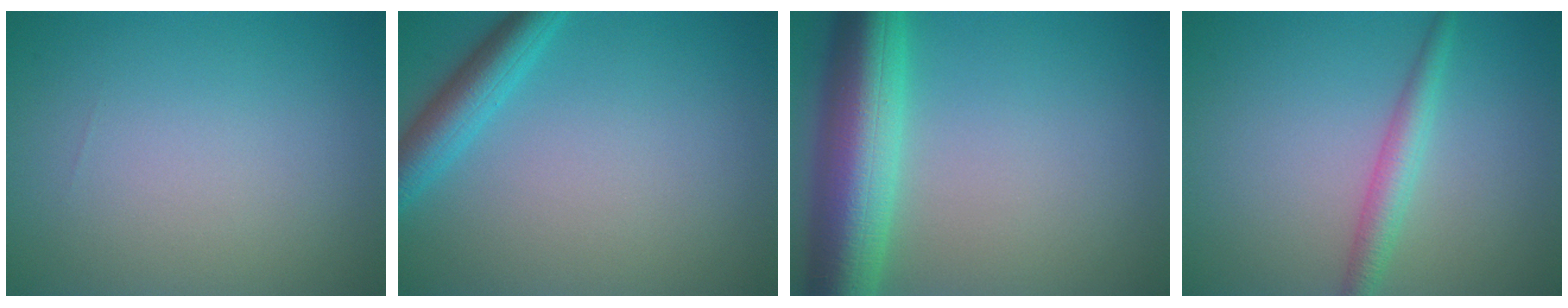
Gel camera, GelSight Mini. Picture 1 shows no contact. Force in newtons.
{"total": 3.6, "press": 3.6, "slide": 0.1}
{"total": 9.5, "press": 9.5, "slide": 0.1}
{"total": 2.5, "press": 2.5, "slide": 0.1}